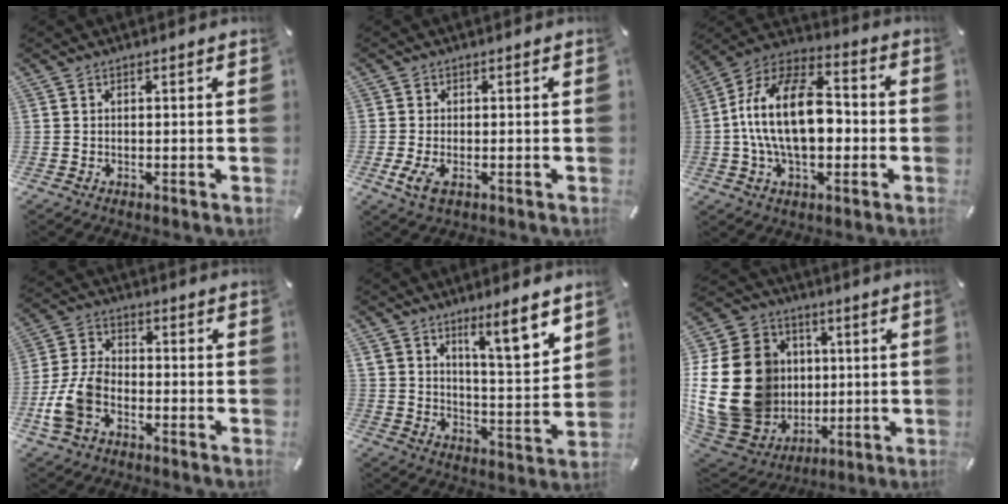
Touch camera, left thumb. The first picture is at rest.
{"total": 3.4, "force": [-1.0, 1.6, 2.8], "torque": [-0.066, -0.005, -0.019]}
{"total": 19.2, "force": [-1.6, 11.4, 15.4], "torque": [-0.313, 0.010, -0.034]}
{"total": 9.1, "force": [-4.0, 5.9, 5.7], "torque": [-0.128, 0.016, -0.074]}
{"total": 10.2, "force": [8.0, 2.2, 5.9], "torque": [-0.080, -0.059, 0.135]}
{"total": 26.2, "force": [1.5, 21.7, 14.6], "torque": [-0.305, -0.003, 0.063]}